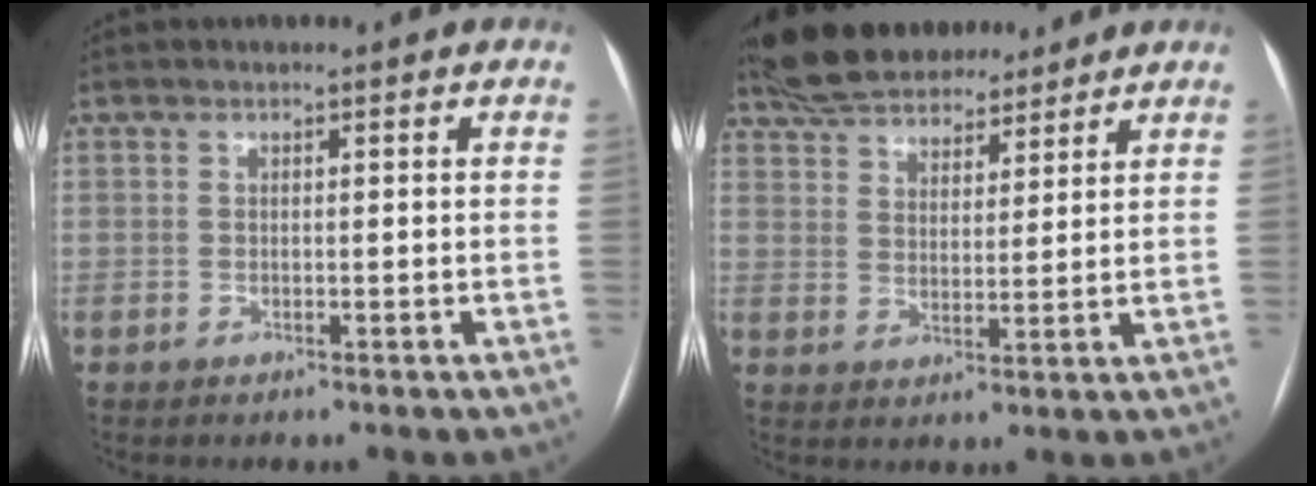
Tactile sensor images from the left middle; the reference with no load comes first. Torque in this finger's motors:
{"motor_torque": [1.04, -1.10, 0.11, 0.03]}